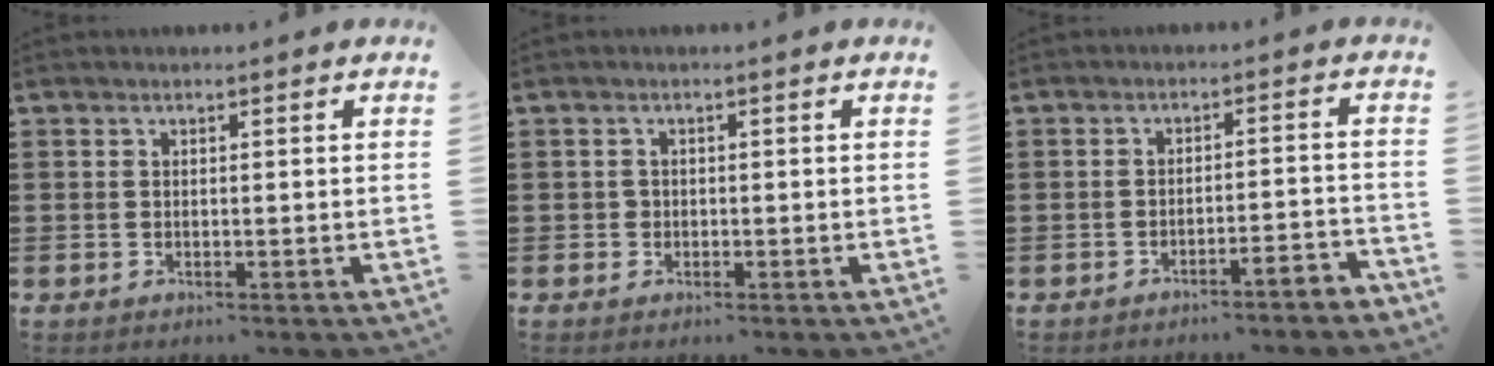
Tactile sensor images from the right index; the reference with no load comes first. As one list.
[{"total": 0.9, "force": [-0.2, 0.9, 0.2], "torque": [-0.006, 0.004, -0.004]}, {"total": 3.2, "force": [-2.9, -0.2, 1.3], "torque": [-0.023, -0.001, -0.061]}]